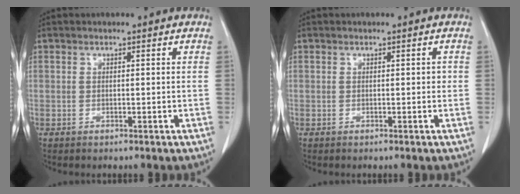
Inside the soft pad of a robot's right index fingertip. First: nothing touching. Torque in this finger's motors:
{"motor_torque": [0.15, -0.15, 0.10, 0.02]}